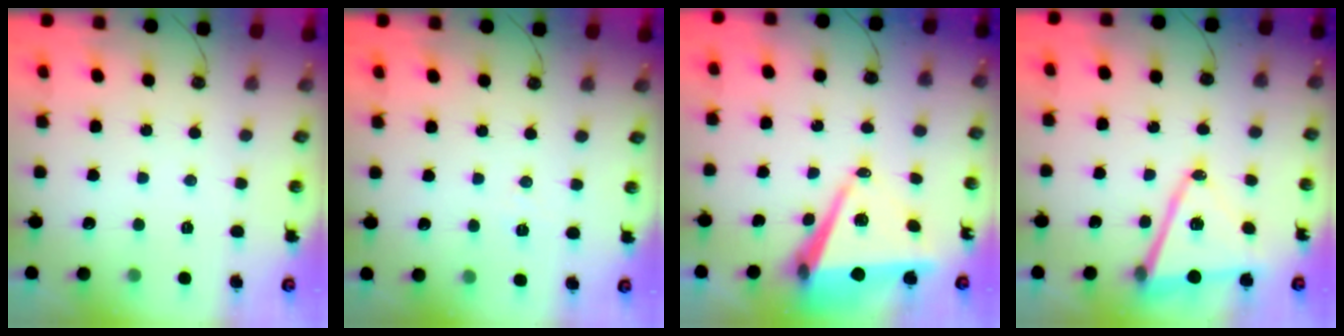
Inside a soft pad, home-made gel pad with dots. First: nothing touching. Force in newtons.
{"total": 5.2, "press": 2.8, "slide": 4.3}
{"total": 9.5, "press": 8.6, "slide": 4.2}
{"total": 13.3, "press": 12.7, "slide": 3.9}